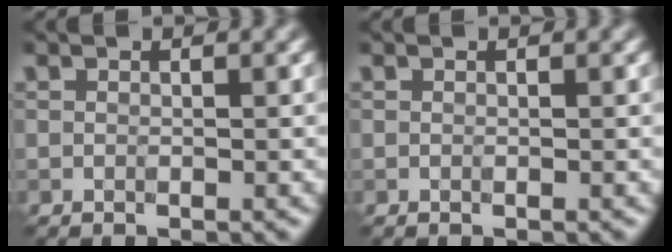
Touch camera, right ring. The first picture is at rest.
{"total": 0.0}